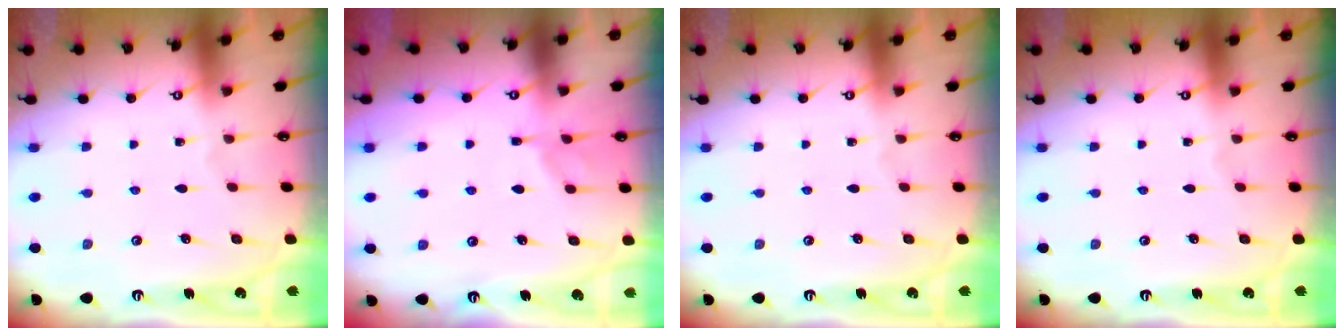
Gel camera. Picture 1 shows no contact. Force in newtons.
{"total": 5.5, "press": 5.5, "slide": 0.8}
{"total": 0.0}
{"total": 0.0}